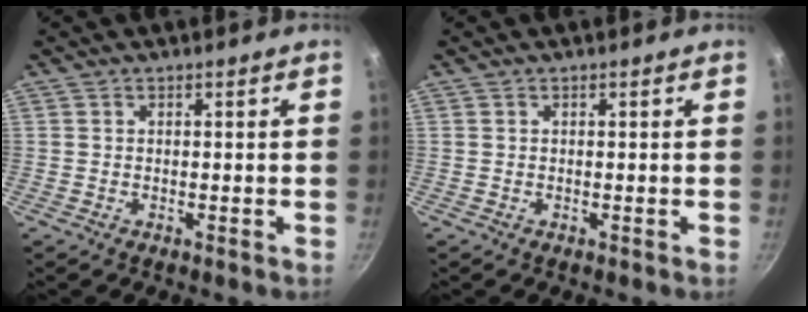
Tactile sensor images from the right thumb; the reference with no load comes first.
{"total": 0.0}